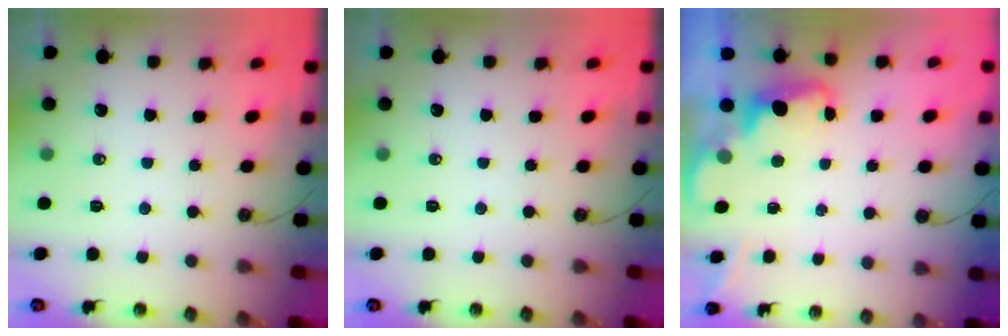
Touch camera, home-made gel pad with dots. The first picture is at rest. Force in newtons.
{"total": 0.0}
{"total": 2.2, "press": 2.1, "slide": 0.5}